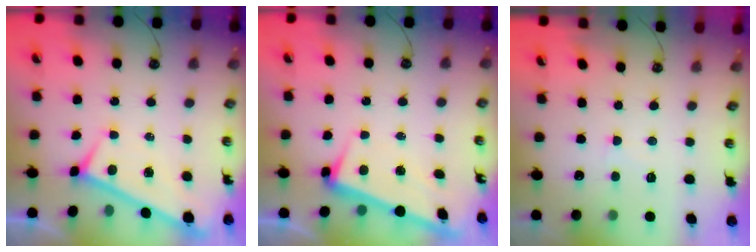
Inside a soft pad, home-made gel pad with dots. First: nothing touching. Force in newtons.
{"total": 3.0, "press": 2.8, "slide": 1.1}
{"total": 1.6, "press": 1.4, "slide": 0.7}